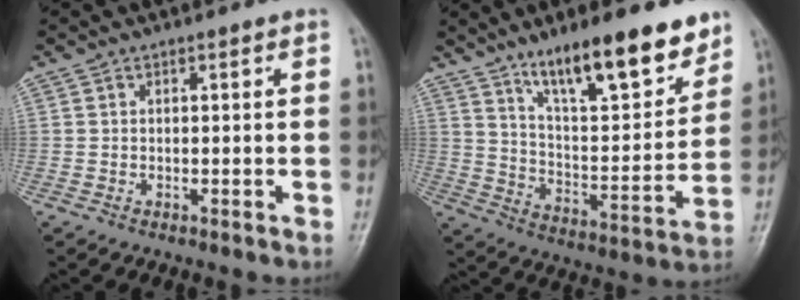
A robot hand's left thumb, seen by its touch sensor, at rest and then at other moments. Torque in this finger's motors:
{"motor_torque": [0.52, 0.52, 1.46, -1.31, 0.17]}